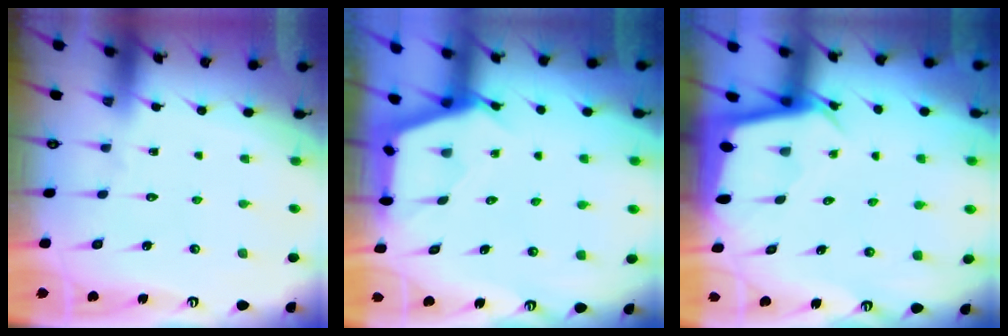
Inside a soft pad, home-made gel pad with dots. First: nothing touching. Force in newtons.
{"total": 2.8, "press": 2.7, "slide": 0.4}
{"total": 2.8, "press": 2.8, "slide": 0.0}